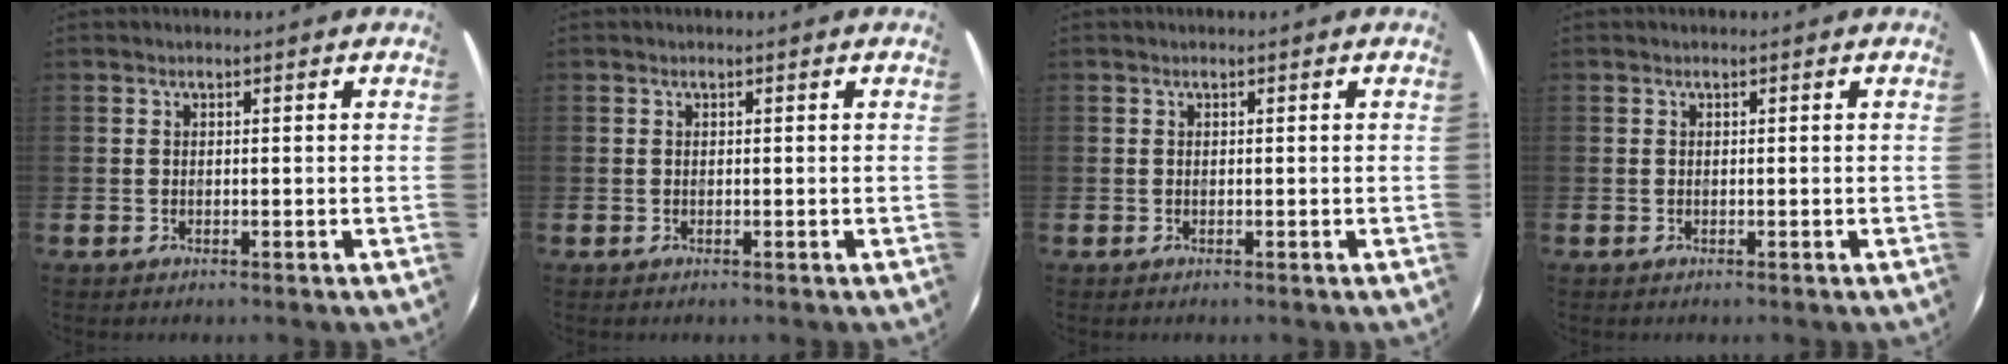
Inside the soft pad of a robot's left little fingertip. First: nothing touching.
{"total": 0.0}
{"total": 0.0}
{"total": 0.0}